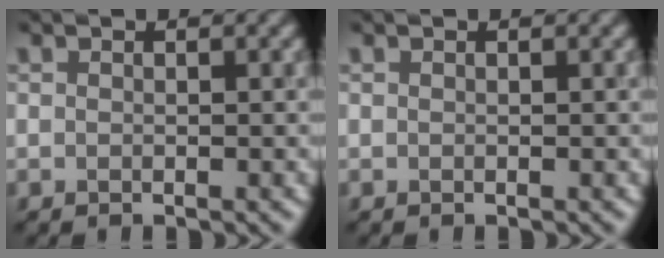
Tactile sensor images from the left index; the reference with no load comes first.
{"total": 0.0}